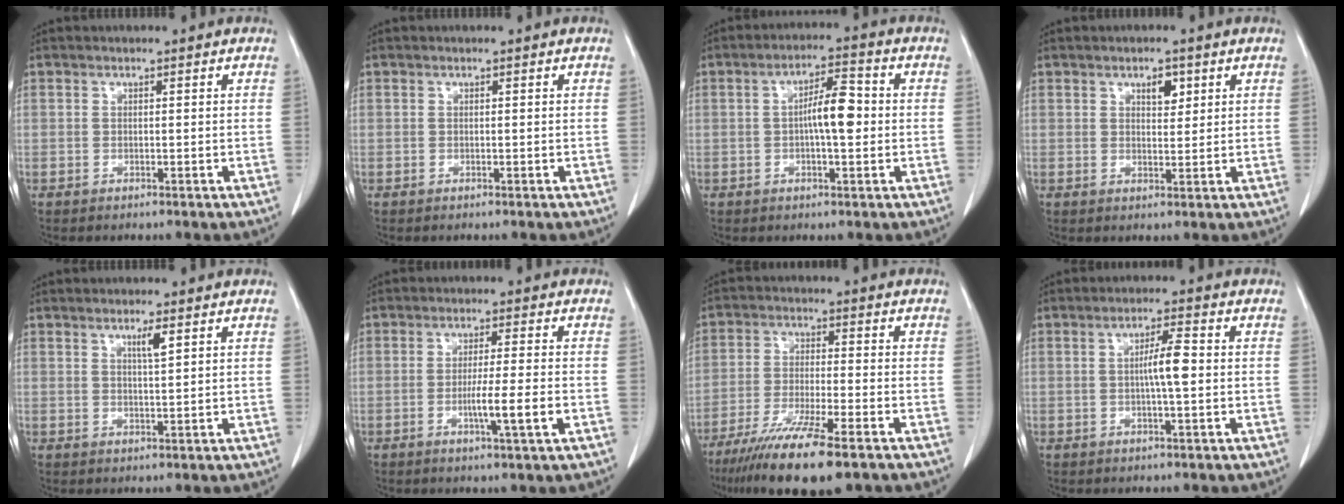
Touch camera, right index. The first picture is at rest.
{"total": 0.0}
{"total": 6.2, "force": [0.1, 1.5, 6.0], "torque": [-0.103, 0.014, 0.000]}
{"total": 2.9, "force": [1.5, 1.3, 2.1], "torque": [-0.030, -0.003, 0.025]}
{"total": 2.3, "force": [1.2, 0.0, 2.0], "torque": [-0.037, -0.004, 0.021]}
{"total": 5.8, "force": [-1.6, -0.6, 5.6], "torque": [-0.089, -0.009, -0.024]}
{"total": 13.1, "force": [-9.1, 1.1, 9.4], "torque": [-0.171, -0.035, -0.154]}
{"total": 4.3, "force": [0.1, 0.1, 4.3], "torque": [-0.073, 0.005, 0.004]}